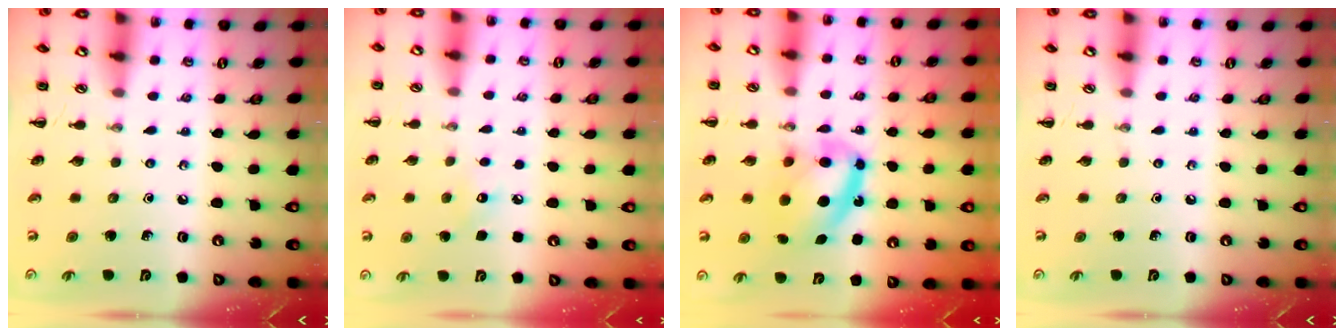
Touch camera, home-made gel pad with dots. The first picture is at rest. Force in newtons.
{"total": 5.1, "press": 4.9, "slide": 1.3}
{"total": 10.7, "press": 10.4, "slide": 2.4}
{"total": 0.0}